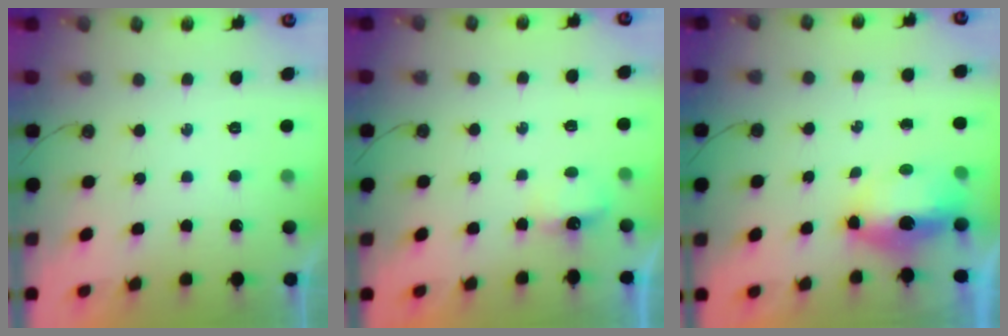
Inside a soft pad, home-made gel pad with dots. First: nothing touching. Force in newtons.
{"total": 4.0, "press": 3.9, "slide": 0.6}
{"total": 6.7, "press": 6.7, "slide": 0.8}